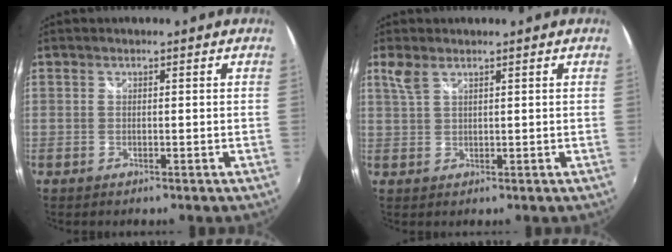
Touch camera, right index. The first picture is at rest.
{"total": 2.3, "force": [1.4, 0.8, 1.6], "torque": [-0.036, 0.004, 0.032]}